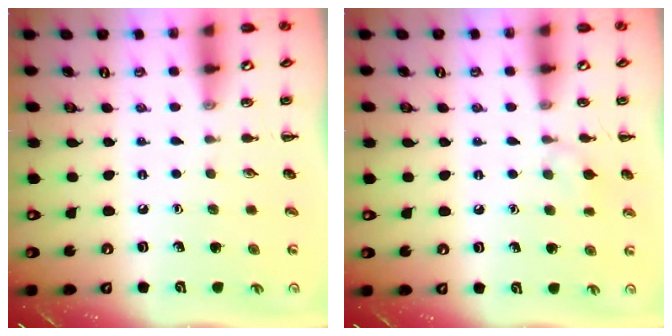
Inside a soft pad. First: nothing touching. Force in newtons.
{"total": 5.9, "press": 5.6, "slide": 2.0}